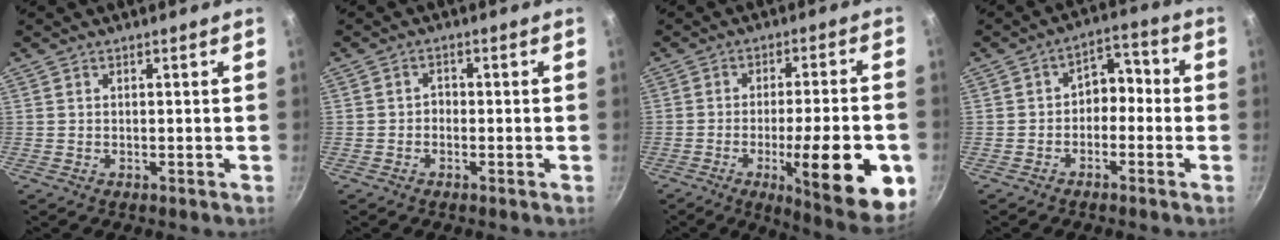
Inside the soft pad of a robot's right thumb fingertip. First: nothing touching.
{"total": 1.5, "force": [-0.6, 1.2, 0.7], "torque": [-0.001, 0.006, -0.016]}
{"total": 19.4, "force": [-6.1, 4.7, 17.9], "torque": [-0.224, -0.001, -0.074]}
{"total": 6.3, "force": [-1.2, 4.5, 4.3], "torque": [-0.033, 0.039, -0.035]}